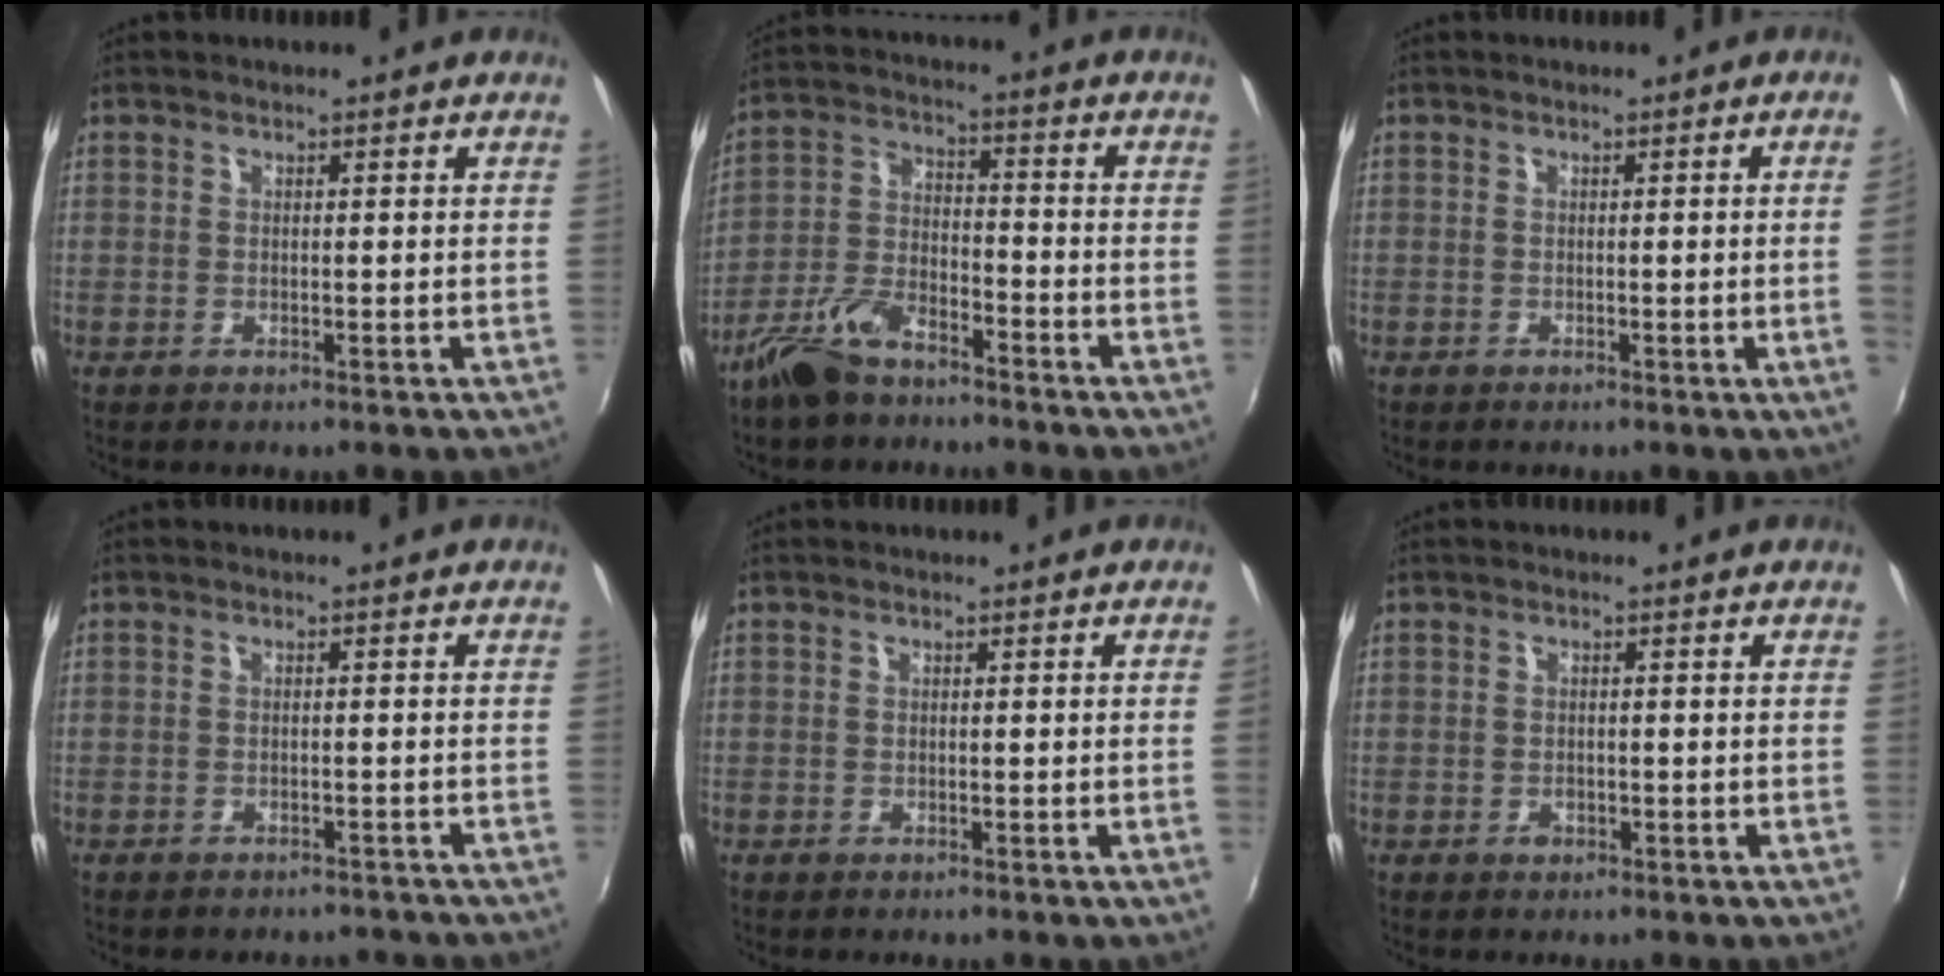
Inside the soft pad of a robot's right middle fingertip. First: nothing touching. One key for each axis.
{"total": 9.4, "fx": -7.0, "fy": 3.9, "fz": 4.9, "tx": -0.105, "ty": 0.004, "tz": -0.133}
{"total": 2.2, "fx": 0.0, "fy": -1.3, "fz": 1.8, "tx": -0.019, "ty": -0.013, "tz": 0.004}
{"total": 6.1, "fx": -5.6, "fy": 1.7, "fz": 1.7, "tx": -0.038, "ty": -0.011, "tz": -0.070}
{"total": 0.5, "fx": 0.0, "fy": -0.3, "fz": 0.4, "tx": -0.001, "ty": -0.002, "tz": -0.001}
{"total": 1.2, "fx": -0.7, "fy": 0.9, "fz": 0.4, "tx": -0.006, "ty": -0.002, "tz": -0.011}